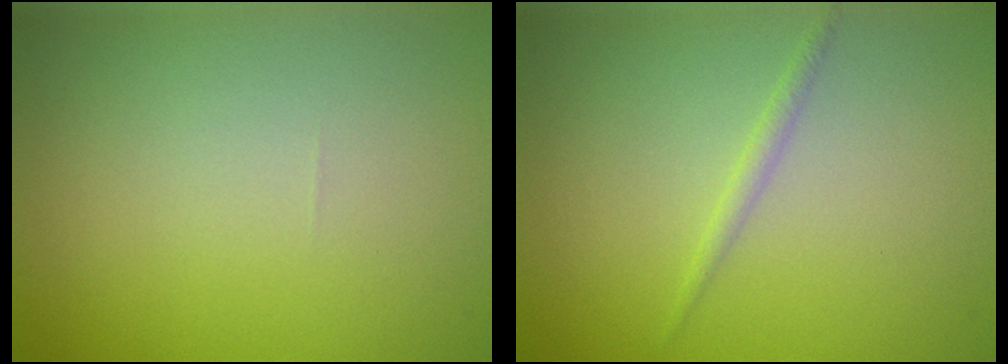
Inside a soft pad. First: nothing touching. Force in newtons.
{"total": 0.9, "press": 0.9, "slide": 0.0}